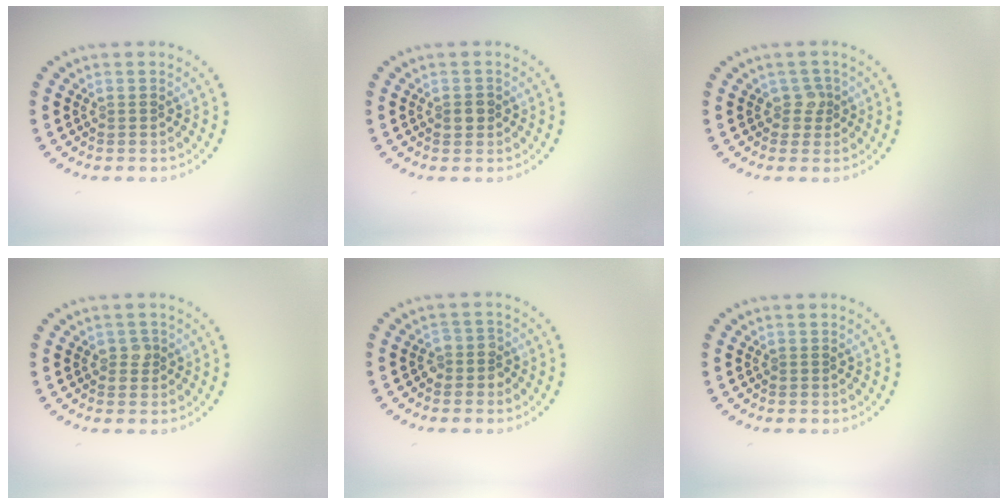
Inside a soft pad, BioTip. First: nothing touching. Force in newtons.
{"total": 1.2, "press": 1.2, "slide": 0.3}
{"total": 1.5, "press": 1.3, "slide": 0.8}
{"total": 1.2, "press": 1.1, "slide": 0.4}
{"total": 1.7, "press": 1.4, "slide": 0.9}
{"total": 0.0}